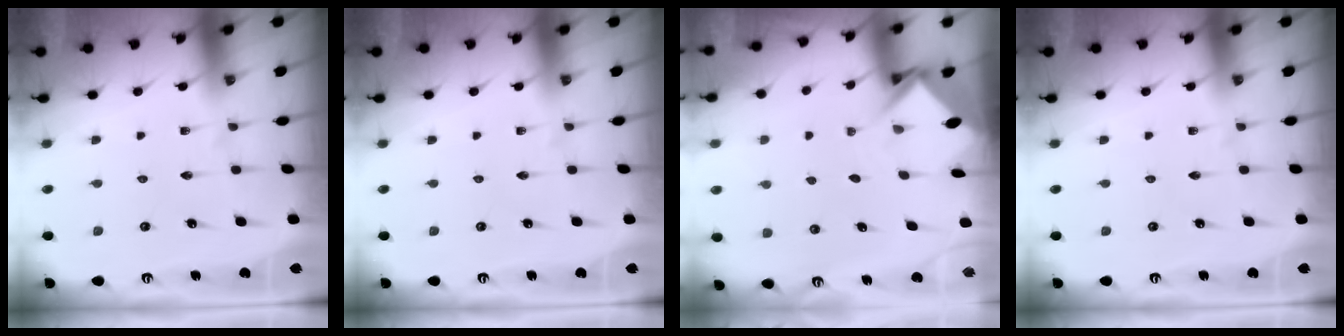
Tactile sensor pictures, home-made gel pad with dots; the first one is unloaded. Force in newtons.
{"total": 0.0}
{"total": 3.8, "press": 3.8, "slide": 0.2}
{"total": 0.0}